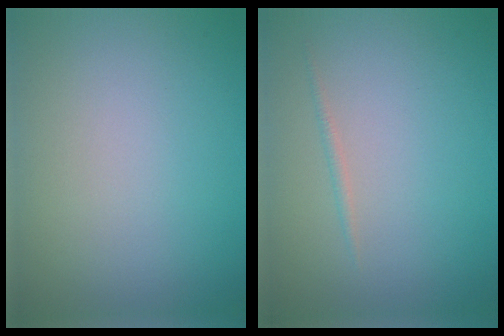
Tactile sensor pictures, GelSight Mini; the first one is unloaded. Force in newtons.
{"total": 0.6, "press": 0.6, "slide": 0.1}